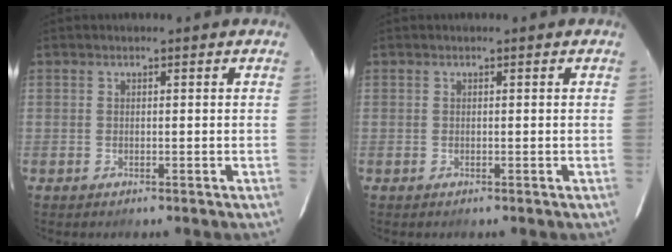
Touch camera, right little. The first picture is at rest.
{"total": 0.0}